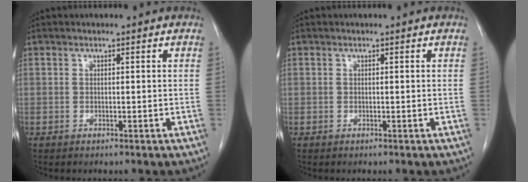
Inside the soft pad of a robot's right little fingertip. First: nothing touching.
{"total": 0.0}